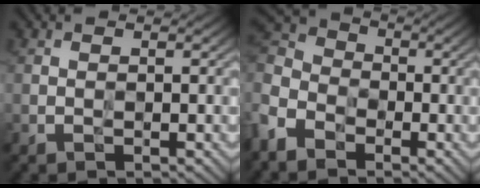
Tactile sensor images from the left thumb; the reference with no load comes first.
{"total": 9.5, "force": [-5.5, 6.3, 4.6], "torque": [-0.156, -0.032, -0.118]}